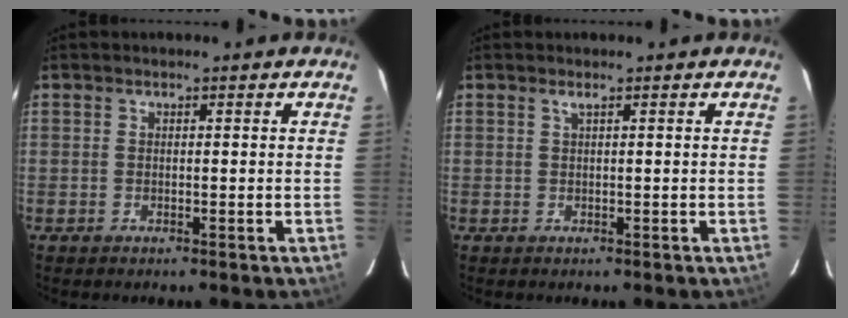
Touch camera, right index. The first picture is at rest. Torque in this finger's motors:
{"motor_torque": [0.01, 0.00, 0.00, 0.01]}